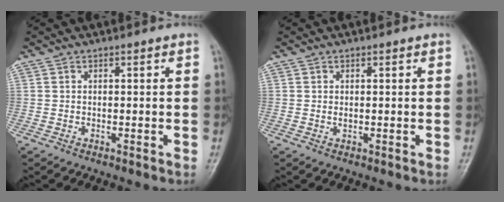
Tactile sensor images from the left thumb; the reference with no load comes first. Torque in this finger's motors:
{"motor_torque": [-0.08, -0.15, 0.27, 0.04, 0.00]}